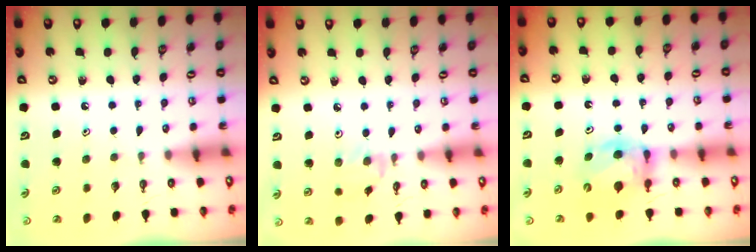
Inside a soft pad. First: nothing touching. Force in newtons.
{"total": 2.0, "press": 2.0, "slide": 0.4}
{"total": 7.8, "press": 7.8, "slide": 0.5}